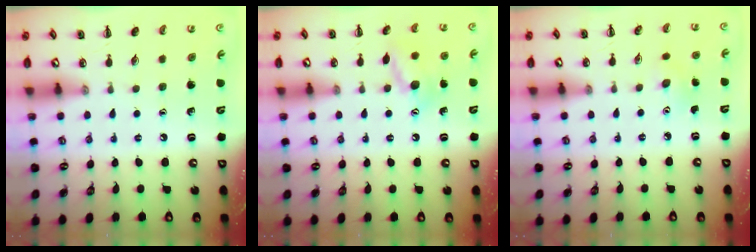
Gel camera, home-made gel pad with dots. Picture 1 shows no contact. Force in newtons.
{"total": 11.4, "press": 11.4, "slide": 0.6}
{"total": 3.6, "press": 3.5, "slide": 1.0}